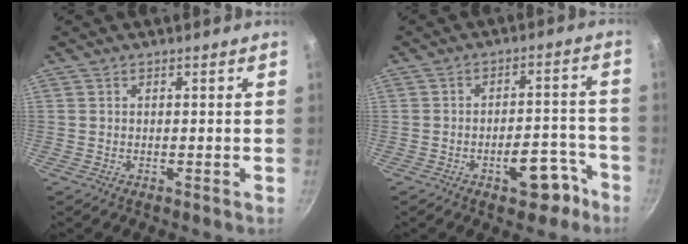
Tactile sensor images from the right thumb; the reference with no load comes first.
{"total": 8.7, "force": [-4.9, 4.2, 5.8], "torque": [-0.045, 0.050, -0.056]}